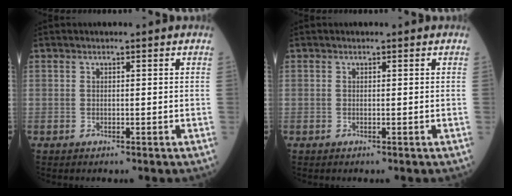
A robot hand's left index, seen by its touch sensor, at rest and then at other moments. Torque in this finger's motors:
{"motor_torque": [0.02, 0.02, 0.00, 0.00]}